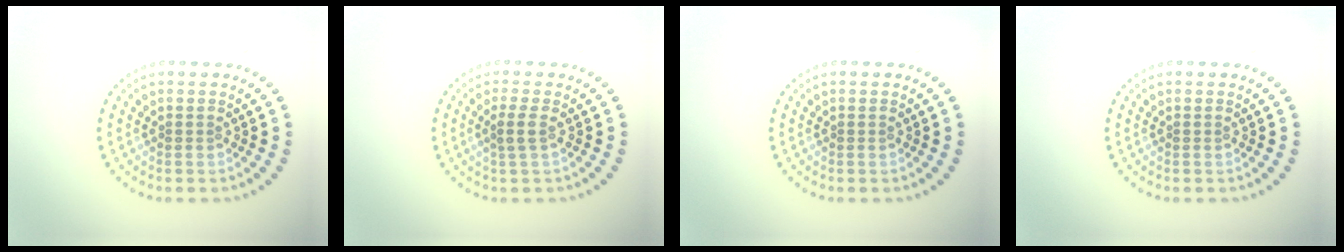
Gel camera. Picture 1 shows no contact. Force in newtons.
{"total": 1.4, "press": 1.1, "slide": 0.8}
{"total": 0.0}
{"total": 0.0}